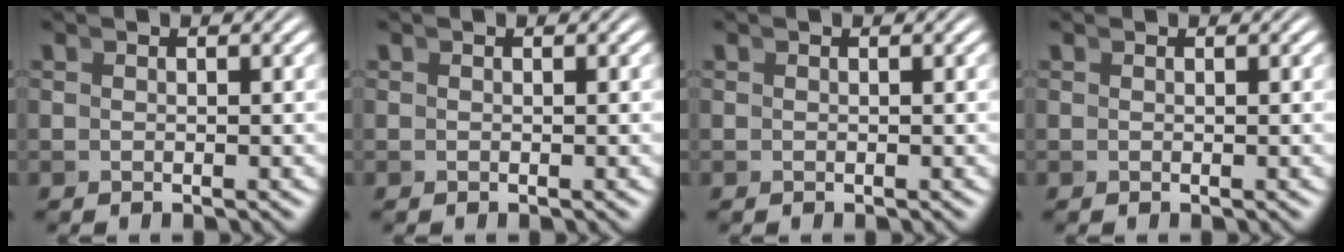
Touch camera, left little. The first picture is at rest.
{"total": 0.0}
{"total": 0.0}
{"total": 0.0}